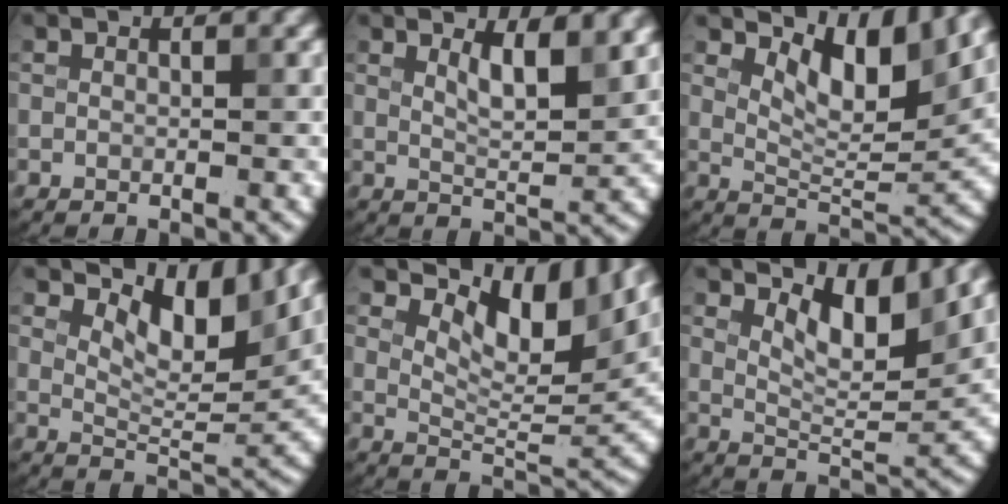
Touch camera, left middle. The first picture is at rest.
{"total": 3.9, "force": [2.0, 1.1, 3.1], "torque": [-0.052, -0.005, 0.035]}
{"total": 6.2, "force": [3.6, 2.5, 4.5], "torque": [-0.075, -0.009, 0.056]}
{"total": 5.8, "force": [3.4, 2.3, 4.1], "torque": [-0.068, -0.006, 0.052]}
{"total": 8.0, "force": [4.6, 3.6, 5.6], "torque": [-0.080, -0.004, 0.075]}
{"total": 4.8, "force": [2.8, 1.6, 3.6], "torque": [-0.068, -0.009, 0.045]}